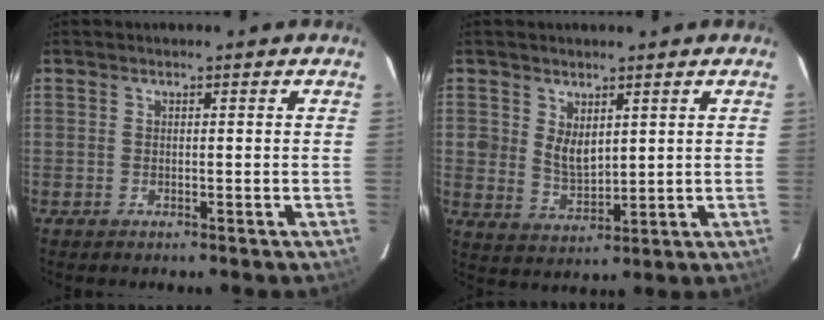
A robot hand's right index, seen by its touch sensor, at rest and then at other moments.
{"total": 5.2, "force": [2.3, 3.5, 3.1], "torque": [-0.054, -0.006, 0.050]}